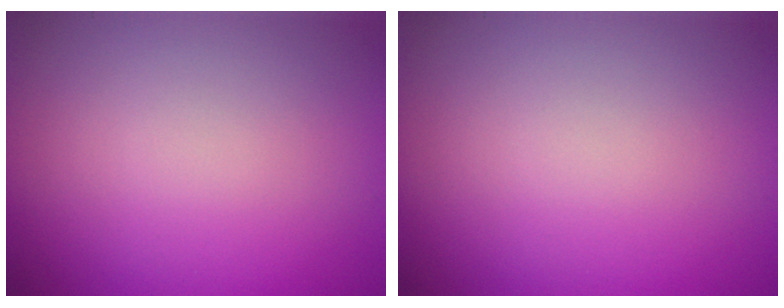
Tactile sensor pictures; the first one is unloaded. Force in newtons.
{"total": 0.0}